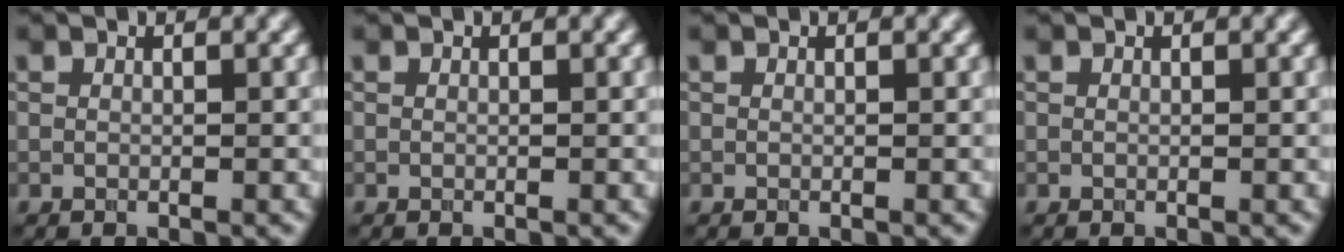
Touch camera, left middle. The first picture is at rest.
{"total": 0.0}
{"total": 0.0}
{"total": 0.0}